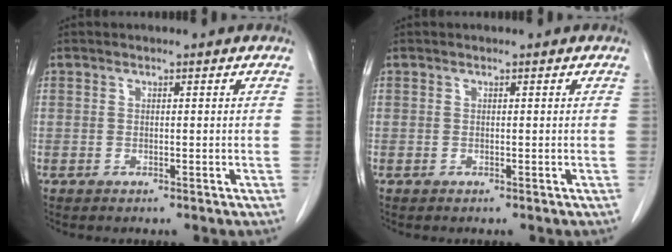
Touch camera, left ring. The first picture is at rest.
{"total": 0.0}